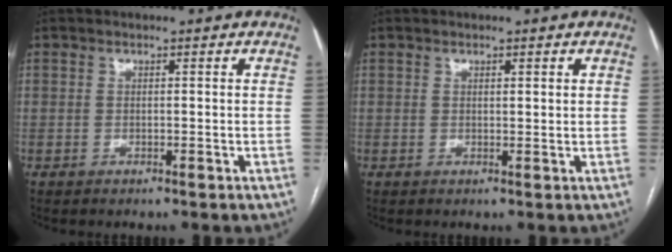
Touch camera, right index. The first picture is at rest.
{"total": 1.0, "force": [0.5, 0.2, 0.9], "torque": [-0.015, 0.000, 0.007]}